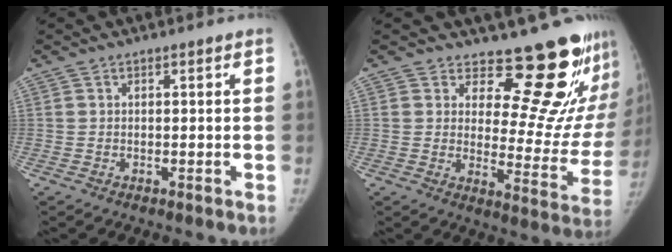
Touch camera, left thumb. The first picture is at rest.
{"total": 17.4, "force": [14.7, 6.3, 7.0], "torque": [-0.027, -0.140, 0.179]}